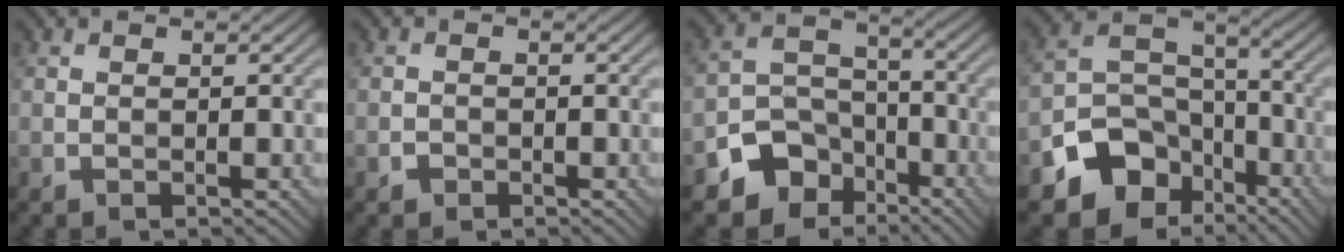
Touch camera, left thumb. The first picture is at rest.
{"total": 1.1, "force": [-0.7, 0.8, 0.3], "torque": [-0.003, -0.001, -0.013]}
{"total": 8.8, "force": [-5.5, 6.2, 3.0], "torque": [-0.057, -0.013, -0.110]}
{"total": 10.8, "force": [-6.3, 7.6, 4.5], "torque": [-0.081, -0.014, -0.119]}